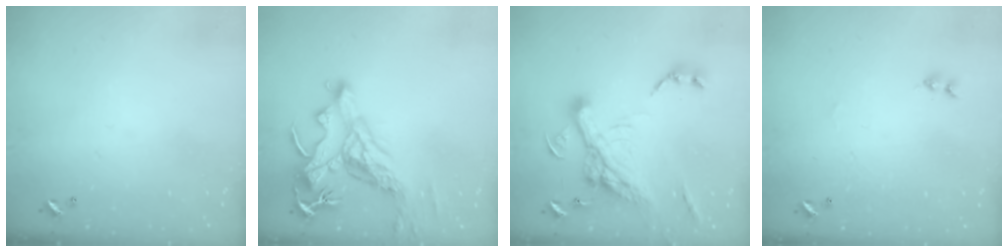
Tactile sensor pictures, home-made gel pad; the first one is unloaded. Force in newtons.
{"total": 8.1, "press": 8.0, "slide": 1.4}
{"total": 15.5, "press": 15.3, "slide": 2.6}
{"total": 1.1, "press": 0.9, "slide": 0.5}